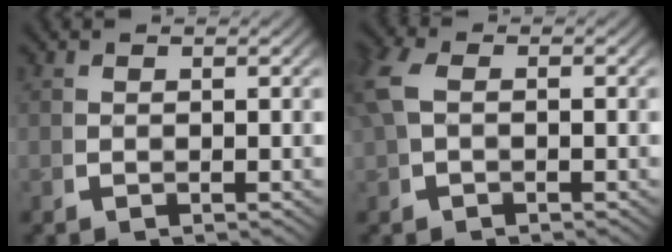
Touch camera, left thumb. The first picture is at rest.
{"total": 2.7, "force": [0.3, 1.8, 1.9], "torque": [-0.059, -0.004, 0.011]}